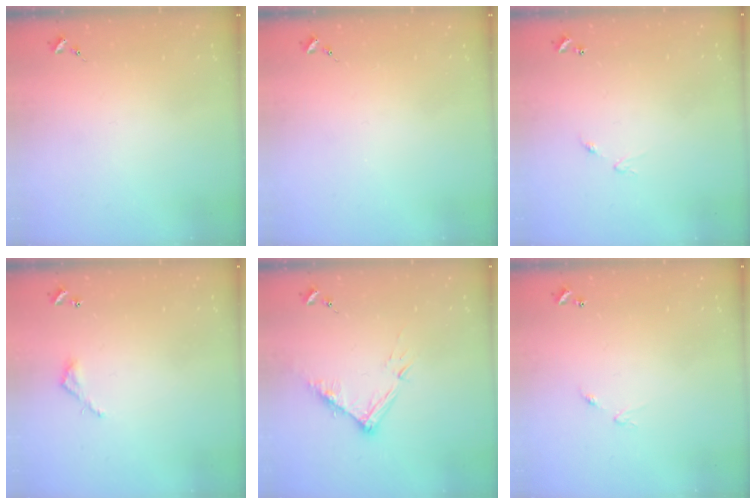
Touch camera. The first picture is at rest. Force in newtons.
{"total": 0.0}
{"total": 5.0, "press": 5.0, "slide": 0.5}
{"total": 3.9, "press": 3.9, "slide": 0.3}
{"total": 10.5, "press": 10.5, "slide": 0.8}
{"total": 5.0, "press": 5.0, "slide": 0.5}